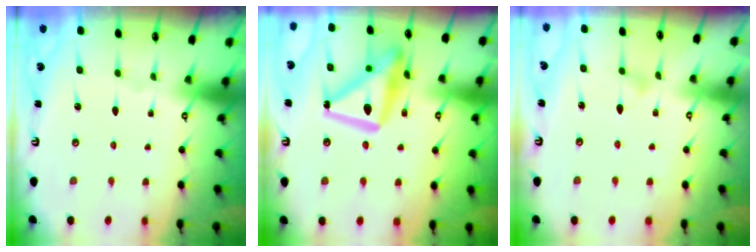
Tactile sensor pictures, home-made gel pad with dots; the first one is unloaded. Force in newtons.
{"total": 18.2, "press": 18.1, "slide": 1.6}
{"total": 7.5, "press": 7.5, "slide": 0.3}